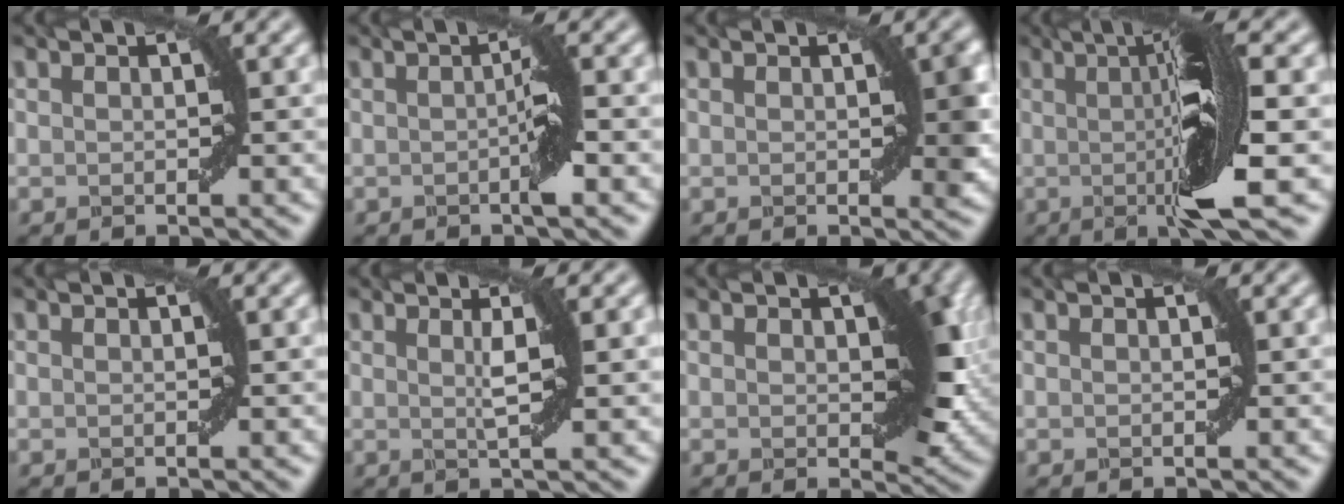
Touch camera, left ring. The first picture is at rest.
{"total": 2.2, "force": [-0.3, -0.1, 2.2], "torque": [-0.038, -0.002, -0.005]}
{"total": 2.2, "force": [0.2, 0.5, 2.1], "torque": [-0.022, -0.003, 0.004]}
{"total": 8.9, "force": [0.1, 1.4, 8.8], "torque": [-0.130, -0.008, 0.002]}
{"total": 0.0}
{"total": 2.5, "force": [0.5, 0.2, 2.5], "torque": [-0.041, 0.000, 0.007]}
{"total": 4.8, "force": [0.3, 2.8, 3.9], "torque": [-0.044, -0.005, 0.009]}
{"total": 0.0}